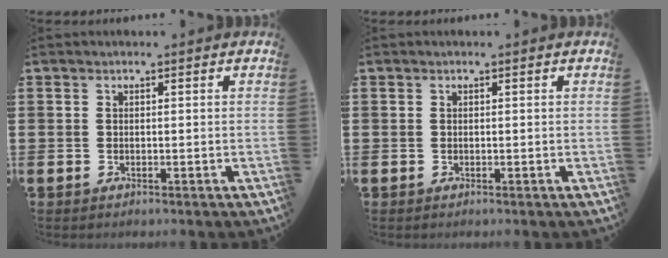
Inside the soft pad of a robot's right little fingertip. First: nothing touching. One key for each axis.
{"total": 0.0}